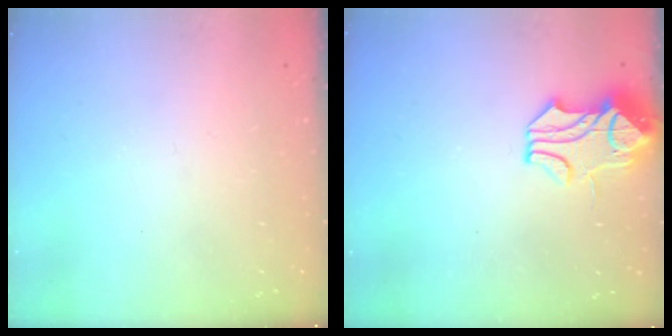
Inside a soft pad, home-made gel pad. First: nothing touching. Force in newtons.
{"total": 1.6, "press": 0.9, "slide": 1.3}